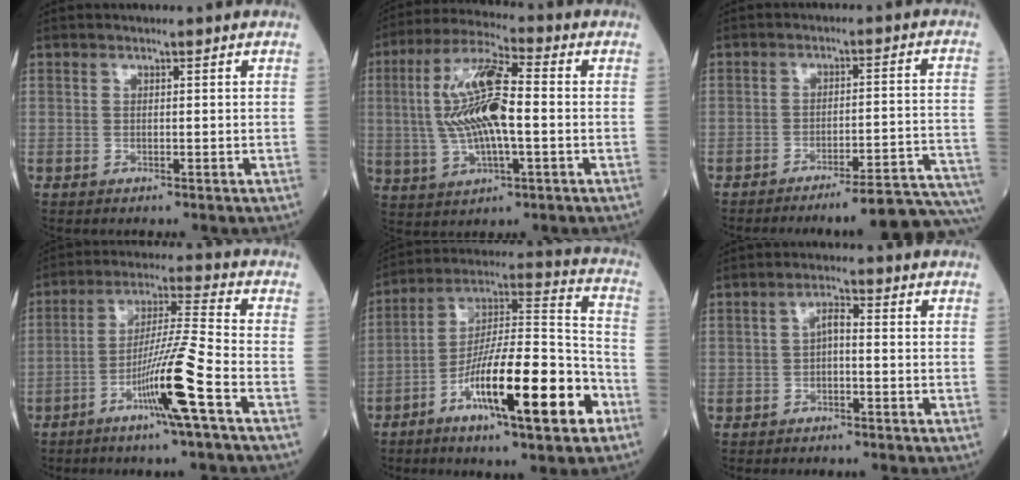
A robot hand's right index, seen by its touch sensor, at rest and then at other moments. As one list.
[{"total": 13.2, "force": [-0.1, 3.3, 12.8], "torque": [-0.266, 0.014, 0.000]}, {"total": 15.2, "force": [-14.1, -2.0, 5.2], "torque": [-0.001, 0.011, -0.179]}, {"total": 11.2, "force": [-5.2, -1.5, 9.9], "torque": [-0.186, -0.004, -0.097]}, {"total": 20.6, "force": [-8.9, 2.8, 18.3], "torque": [-0.308, -0.007, -0.146]}, {"total": 2.4, "force": [-0.4, 0.7, 2.2], "torque": [-0.037, 0.007, -0.008]}]